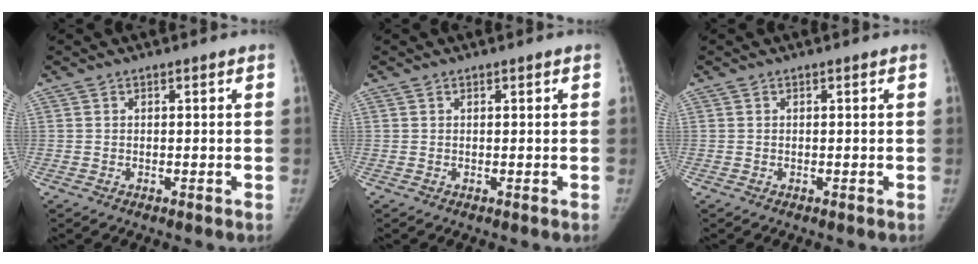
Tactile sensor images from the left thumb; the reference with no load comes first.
{"total": 0.0}
{"total": 0.0}